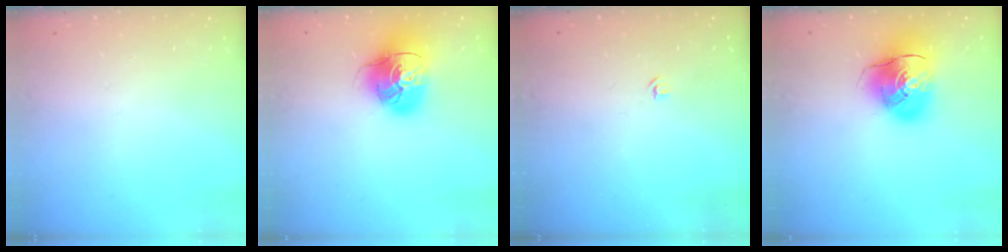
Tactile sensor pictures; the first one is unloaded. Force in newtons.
{"total": 16.4, "press": 16.2, "slide": 2.5}
{"total": 3.2, "press": 3.2, "slide": 0.4}
{"total": 14.1, "press": 13.9, "slide": 2.5}